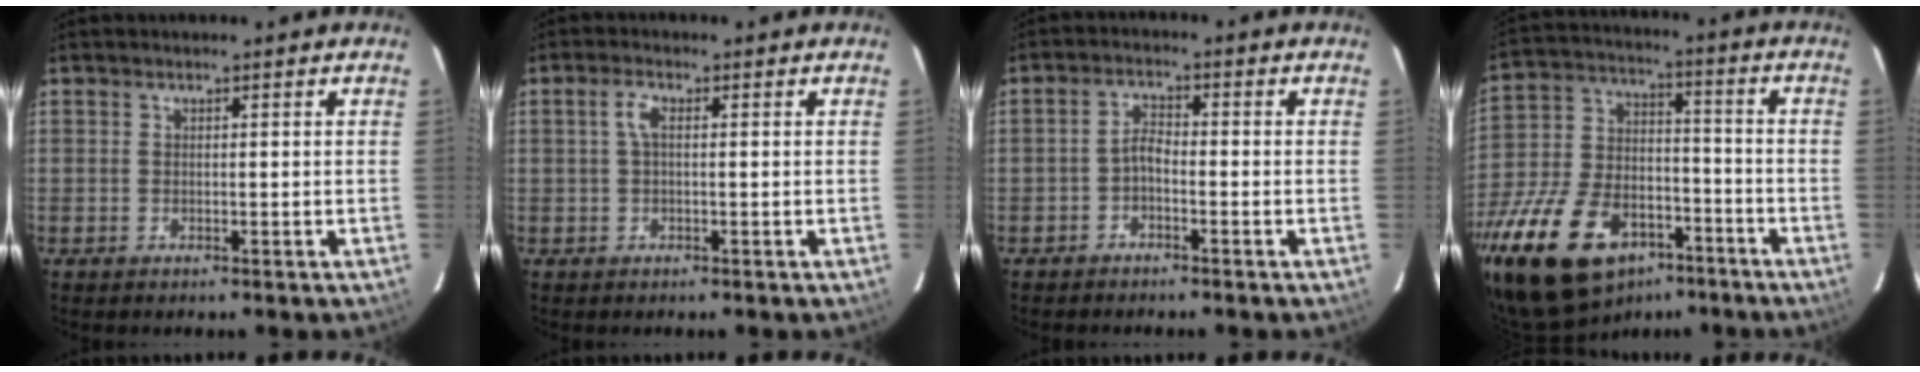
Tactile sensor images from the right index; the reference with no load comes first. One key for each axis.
{"total": 2.3, "fx": 0.2, "fy": 0.9, "fz": 2.1, "tx": -0.047, "ty": 0.008, "tz": 0.004}
{"total": 2.3, "fx": -1.6, "fy": 0.8, "fz": 1.5, "tx": -0.035, "ty": 0.010, "tz": -0.031}
{"total": 26.9, "fx": -16.4, "fy": 14.9, "fz": 15.3, "tx": -0.334, "ty": -0.010, "tz": -0.265}